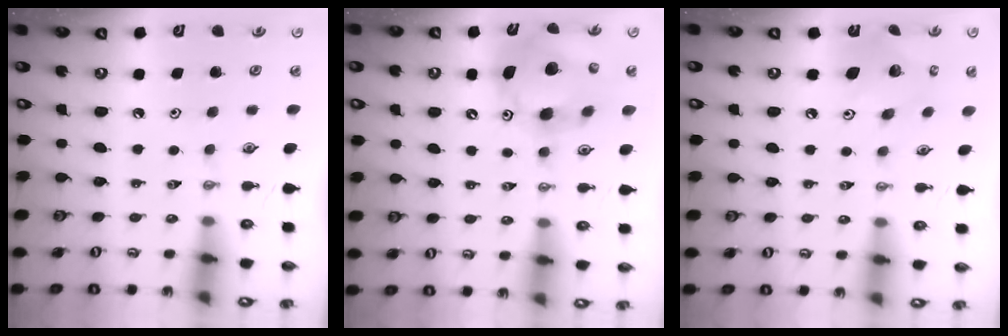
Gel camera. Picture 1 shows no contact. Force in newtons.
{"total": 14.4, "press": 14.1, "slide": 2.6}
{"total": 10.1, "press": 10.1, "slide": 0.9}